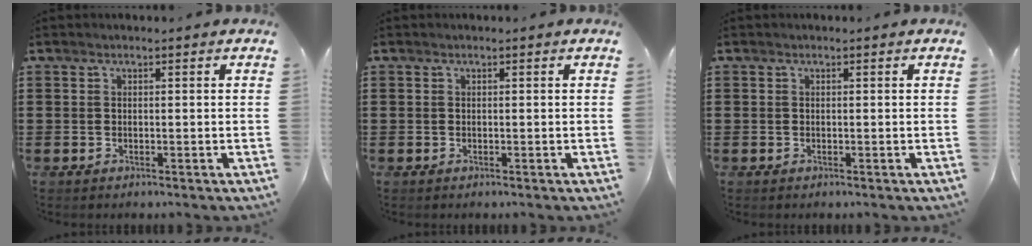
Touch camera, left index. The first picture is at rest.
{"total": 0.0}
{"total": 0.0}